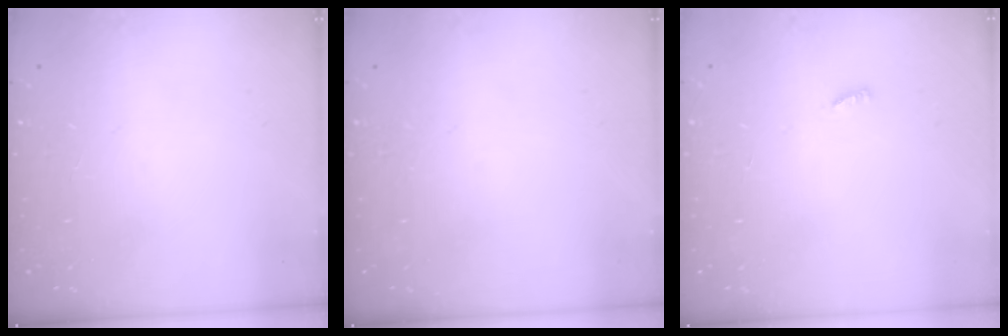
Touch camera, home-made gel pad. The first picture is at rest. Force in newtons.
{"total": 0.0}
{"total": 1.9, "press": 1.9, "slide": 0.3}